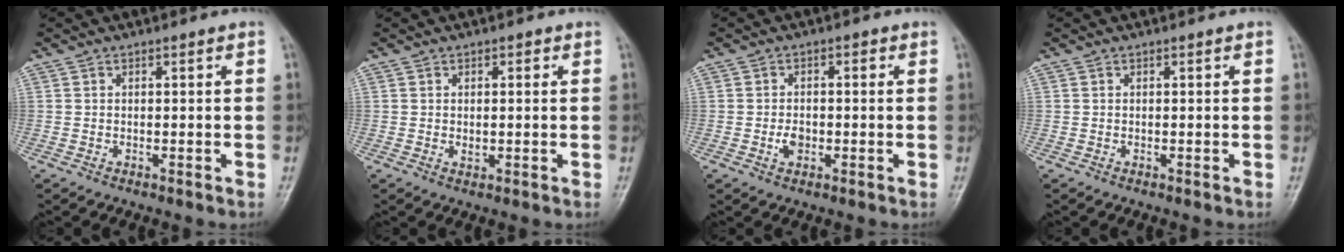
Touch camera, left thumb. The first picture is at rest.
{"total": 2.0, "force": [0.3, 1.5, 1.3], "torque": [-0.008, -0.002, 0.004]}
{"total": 3.3, "force": [-0.7, 2.4, 2.0], "torque": [-0.021, 0.005, -0.016]}
{"total": 0.0}